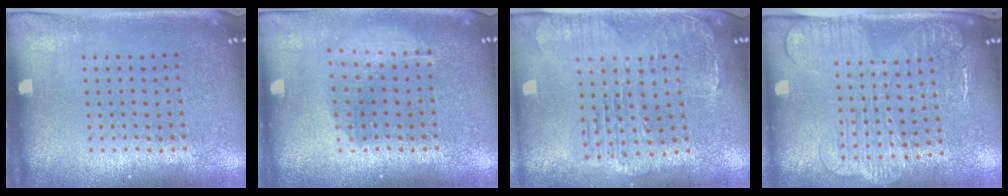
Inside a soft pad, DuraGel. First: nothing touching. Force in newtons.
{"total": 1.5, "press": 1.3, "slide": 0.7}
{"total": 1.4, "press": 1.4, "slide": 0.4}
{"total": 2.4, "press": 2.0, "slide": 1.4}